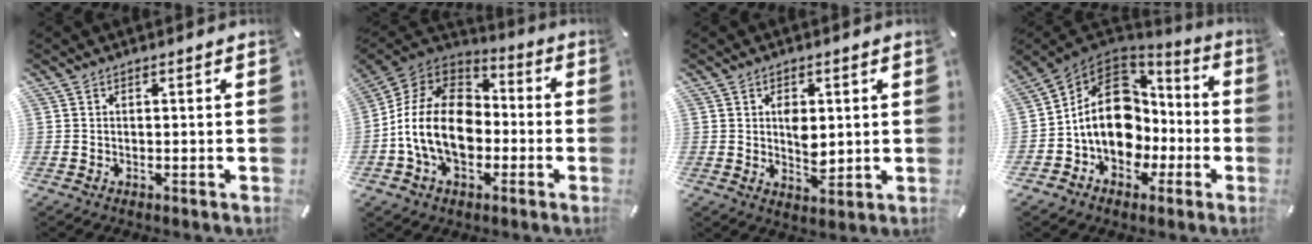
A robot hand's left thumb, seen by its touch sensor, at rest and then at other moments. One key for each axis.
{"total": 17.4, "fx": -3.9, "fy": 12.7, "fz": 11.2, "tx": -0.235, "ty": 0.035, "tz": -0.071}
{"total": 5.2, "fx": 0.9, "fy": 3.5, "fz": 3.7, "tx": -0.052, "ty": -0.003, "tz": 0.012}
{"total": 16.0, "fx": 0.0, "fy": 13.0, "fz": 9.4, "tx": -0.176, "ty": 0.002, "tz": 0.004}